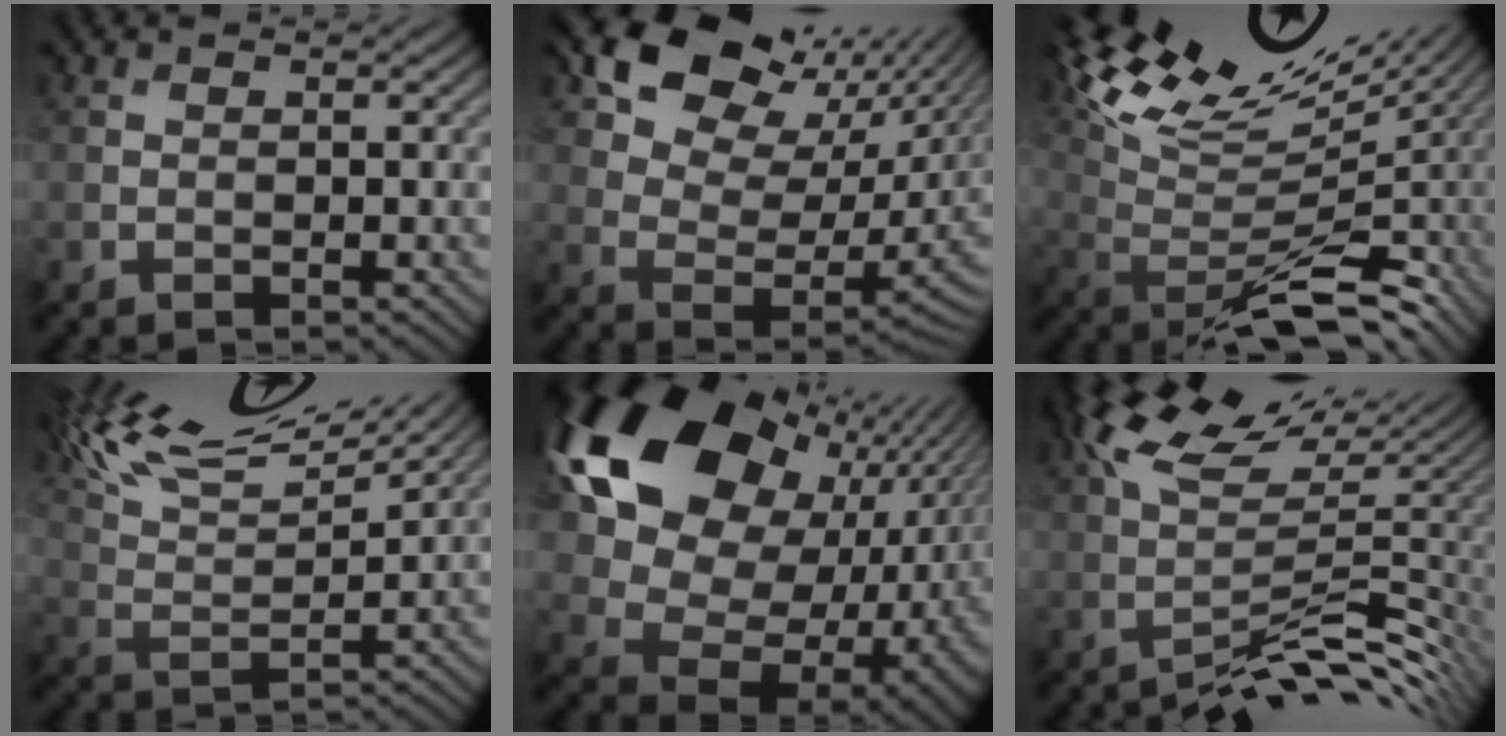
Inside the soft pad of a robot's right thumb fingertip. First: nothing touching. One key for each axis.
{"total": 13.2, "fx": 7.6, "fy": 7.9, "fz": 7.2, "tx": -0.130, "ty": 0.012, "tz": 0.134}
{"total": 13.1, "fx": 5.6, "fy": 4.2, "fz": 11.1, "tx": -0.181, "ty": 0.024, "tz": 0.119}
{"total": 15.3, "fx": 12.0, "fy": 4.0, "fz": 8.6, "tx": -0.199, "ty": 0.034, "tz": 0.186}
{"total": 20.2, "fx": 5.8, "fy": 15.0, "fz": 12.2, "tx": -0.245, "ty": -0.031, "tz": 0.157}
{"total": 9.6, "fx": -0.9, "fy": 2.2, "fz": 9.3, "tx": -0.151, "ty": 0.022, "tz": -0.004}